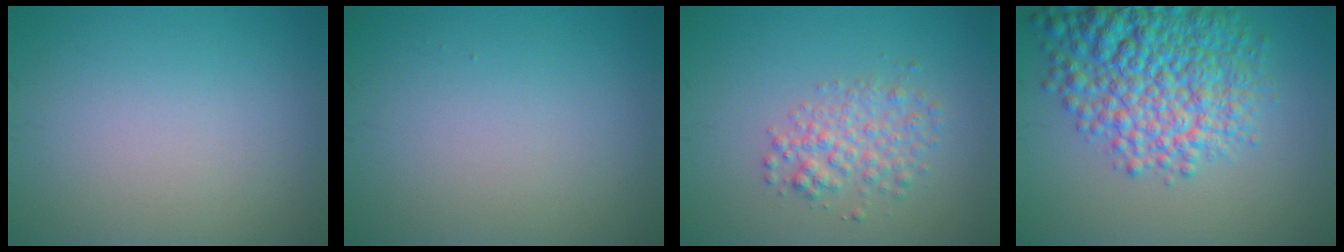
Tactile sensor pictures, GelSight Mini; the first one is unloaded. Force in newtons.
{"total": 0.0}
{"total": 3.1, "press": 3.1, "slide": 0.1}
{"total": 9.7, "press": 9.7, "slide": 0.4}